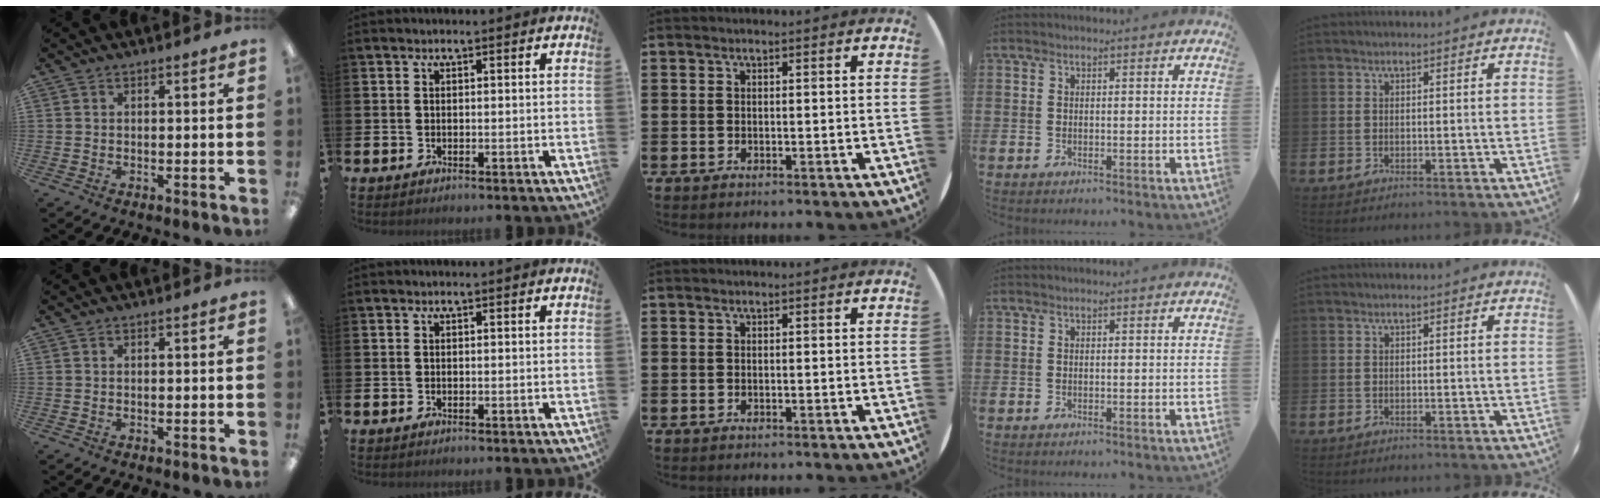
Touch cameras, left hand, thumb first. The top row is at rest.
{}